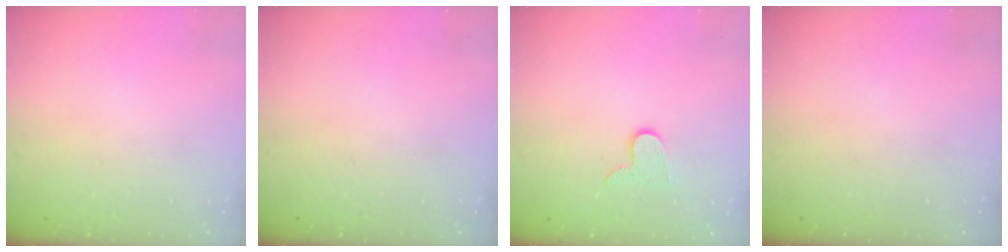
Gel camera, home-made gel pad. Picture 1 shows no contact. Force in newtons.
{"total": 0.0}
{"total": 6.4, "press": 6.4, "slide": 0.5}
{"total": 0.0}